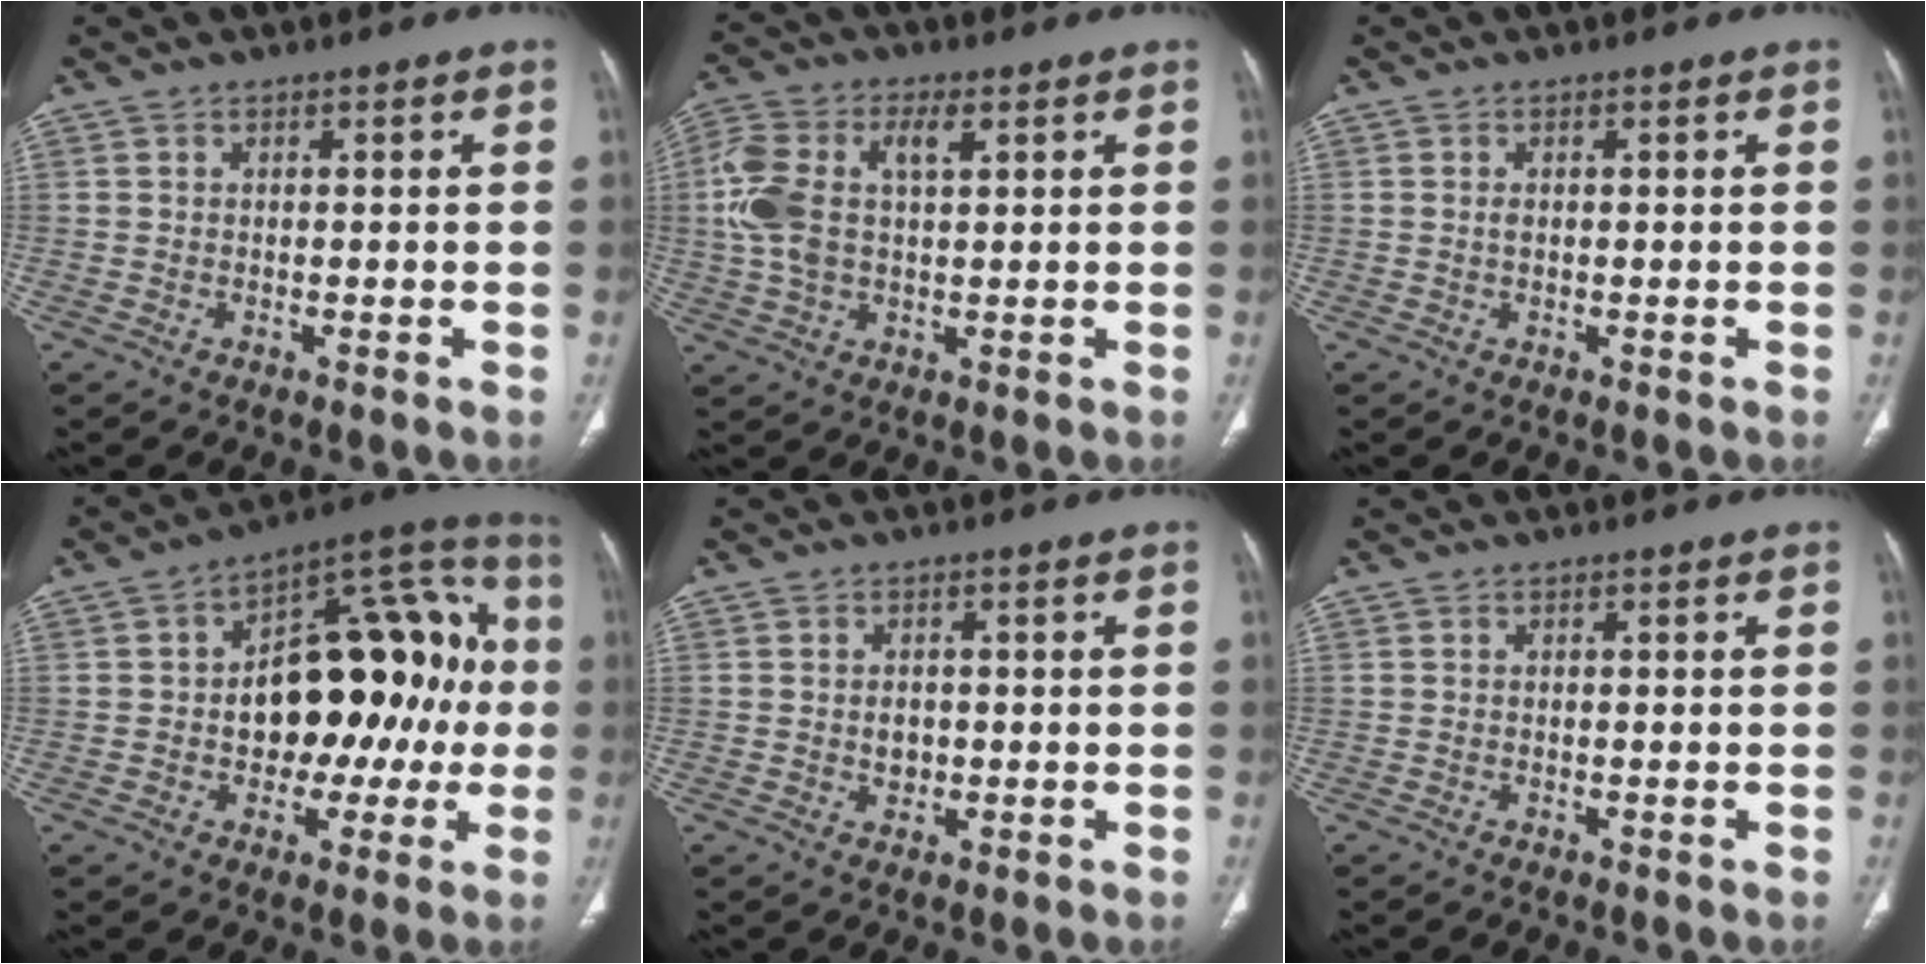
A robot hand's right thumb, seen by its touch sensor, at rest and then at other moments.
{"total": 11.3, "force": [2.5, 6.3, 9.1], "torque": [-0.207, 0.020, 0.047]}
{"total": 0.6, "force": [0.0, 0.4, 0.4], "torque": [-0.008, 0.000, -0.001]}
{"total": 22.2, "force": [-0.5, 13.3, 17.8], "torque": [-0.201, 0.049, -0.003]}
{"total": 2.4, "force": [-0.1, 1.9, 1.4], "torque": [-0.012, 0.003, 0.000]}
{"total": 0.0}